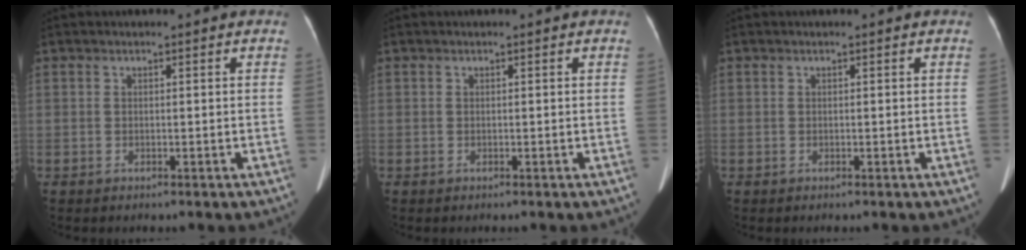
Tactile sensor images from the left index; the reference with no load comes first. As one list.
[{"total": 0.0}, {"total": 0.0}]